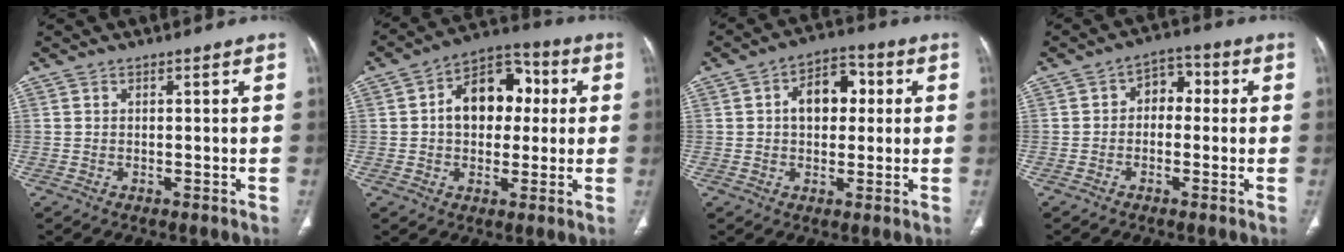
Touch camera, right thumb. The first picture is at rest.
{"total": 13.7, "force": [1.8, 9.6, 9.7], "torque": [-0.104, 0.026, 0.017]}
{"total": 9.3, "force": [1.5, 6.2, 6.8], "torque": [-0.076, 0.020, 0.018]}
{"total": 5.6, "force": [0.1, 4.1, 3.8], "torque": [-0.025, 0.022, -0.013]}